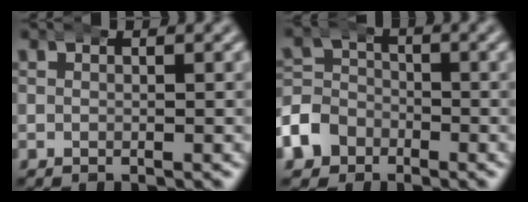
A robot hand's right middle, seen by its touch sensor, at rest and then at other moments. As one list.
[{"total": 5.1, "force": [-2.5, 4.4, 1.1], "torque": [-0.039, -0.015, -0.043]}]